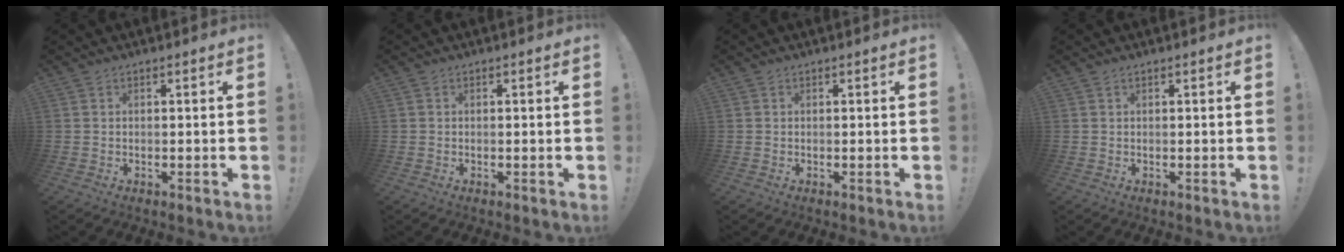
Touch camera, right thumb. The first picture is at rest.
{"total": 0.0}
{"total": 0.0}
{"total": 0.0}